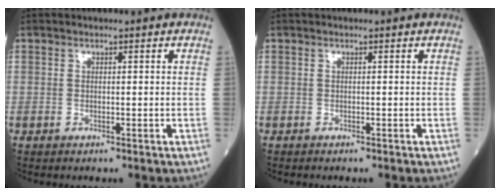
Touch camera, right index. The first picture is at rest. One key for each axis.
{"total": 0.0}